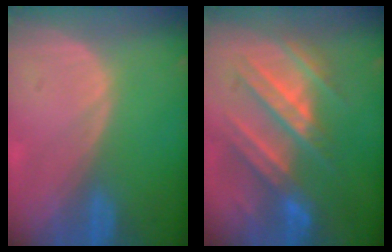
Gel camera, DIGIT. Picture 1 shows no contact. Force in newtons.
{"total": 9.3, "press": 9.2, "slide": 1.5}